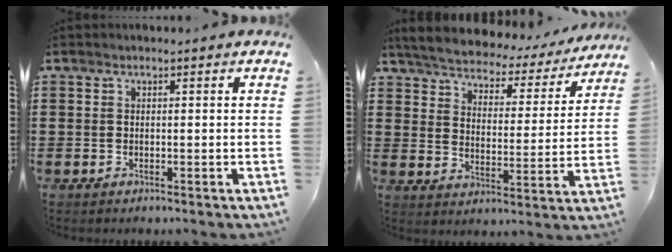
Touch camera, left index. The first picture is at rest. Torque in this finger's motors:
{"motor_torque": [1.70, -0.44, 0.70, 0.14]}